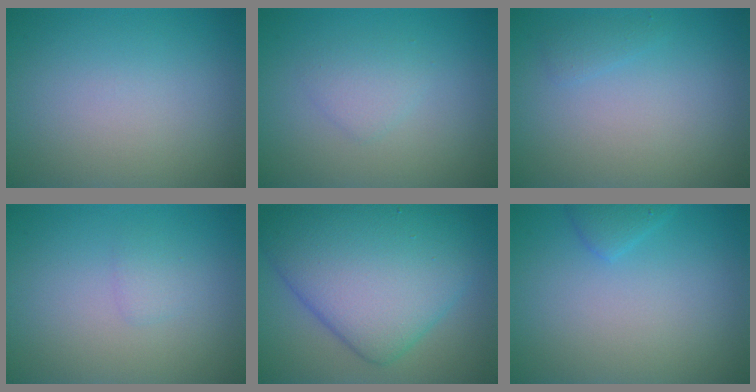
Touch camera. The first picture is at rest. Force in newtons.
{"total": 1.5, "press": 1.5, "slide": 0.0}
{"total": 0.8, "press": 0.8, "slide": 0.1}
{"total": 0.9, "press": 0.9, "slide": 0.1}
{"total": 11.2, "press": 11.2, "slide": 0.4}
{"total": 1.2, "press": 1.2, "slide": 0.2}